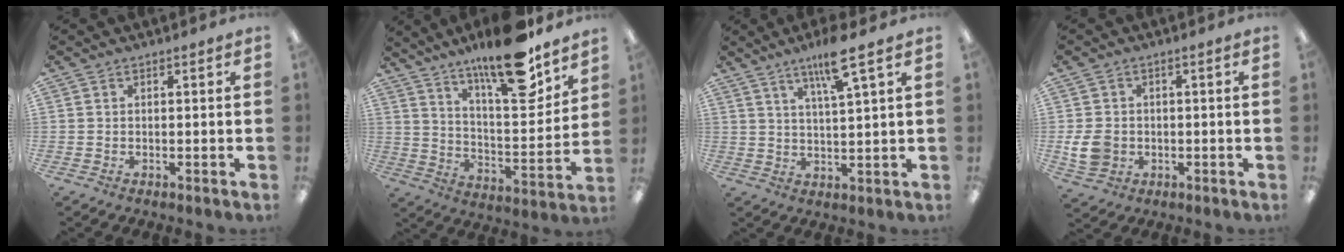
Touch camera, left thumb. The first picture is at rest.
{"total": 19.7, "force": [15.4, 4.7, 11.4], "torque": [-0.180, -0.105, 0.252]}
{"total": 8.8, "force": [5.7, 0.9, 6.6], "torque": [-0.119, -0.019, 0.091]}
{"total": 6.7, "force": [-0.8, 5.6, 3.6], "torque": [-0.082, 0.005, -0.013]}